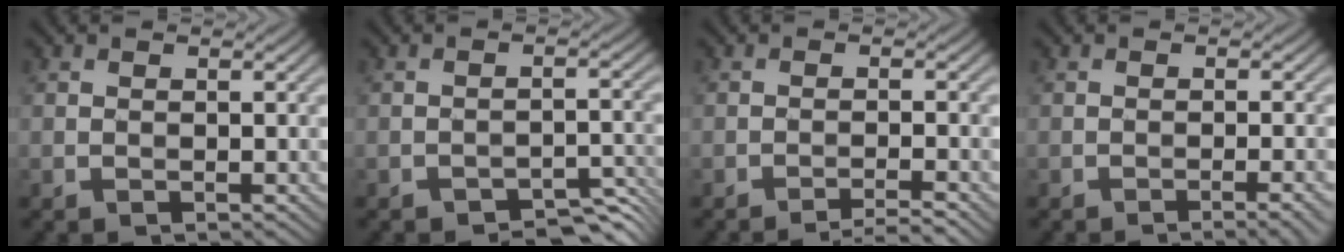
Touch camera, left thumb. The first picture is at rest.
{"total": 3.0, "force": [-2.9, 0.4, 0.7], "torque": [-0.005, 0.011, -0.043]}
{"total": 2.1, "force": [-1.9, -0.4, 0.9], "torque": [-0.008, 0.009, -0.046]}
{"total": 1.7, "force": [-1.1, -0.3, 1.2], "torque": [-0.017, 0.007, -0.025]}